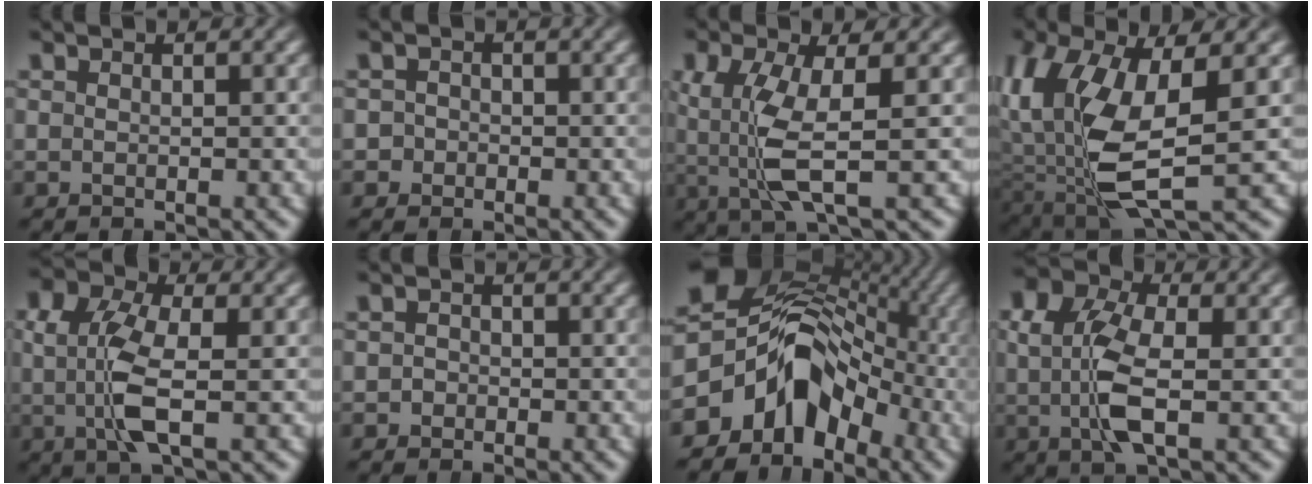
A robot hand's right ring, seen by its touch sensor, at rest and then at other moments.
{"total": 2.3, "force": [-1.0, 2.1, -0.1], "torque": [-0.006, -0.011, -0.020]}
{"total": 4.7, "force": [0.0, 1.5, 4.5], "torque": [-0.105, -0.024, 0.015]}
{"total": 11.1, "force": [0.2, 6.2, 9.1], "torque": [-0.213, -0.039, 0.031]}
{"total": 5.3, "force": [0.1, 2.5, 4.7], "torque": [-0.103, -0.021, 0.008]}
{"total": 1.0, "force": [-0.8, 0.5, -0.2], "torque": [0.007, -0.011, -0.012]}
{"total": 17.0, "force": [-0.1, 13.3, 10.5], "torque": [-0.195, -0.028, -0.004]}
{"total": 6.1, "force": [0.5, 3.5, 5.0], "torque": [-0.108, -0.016, 0.011]}